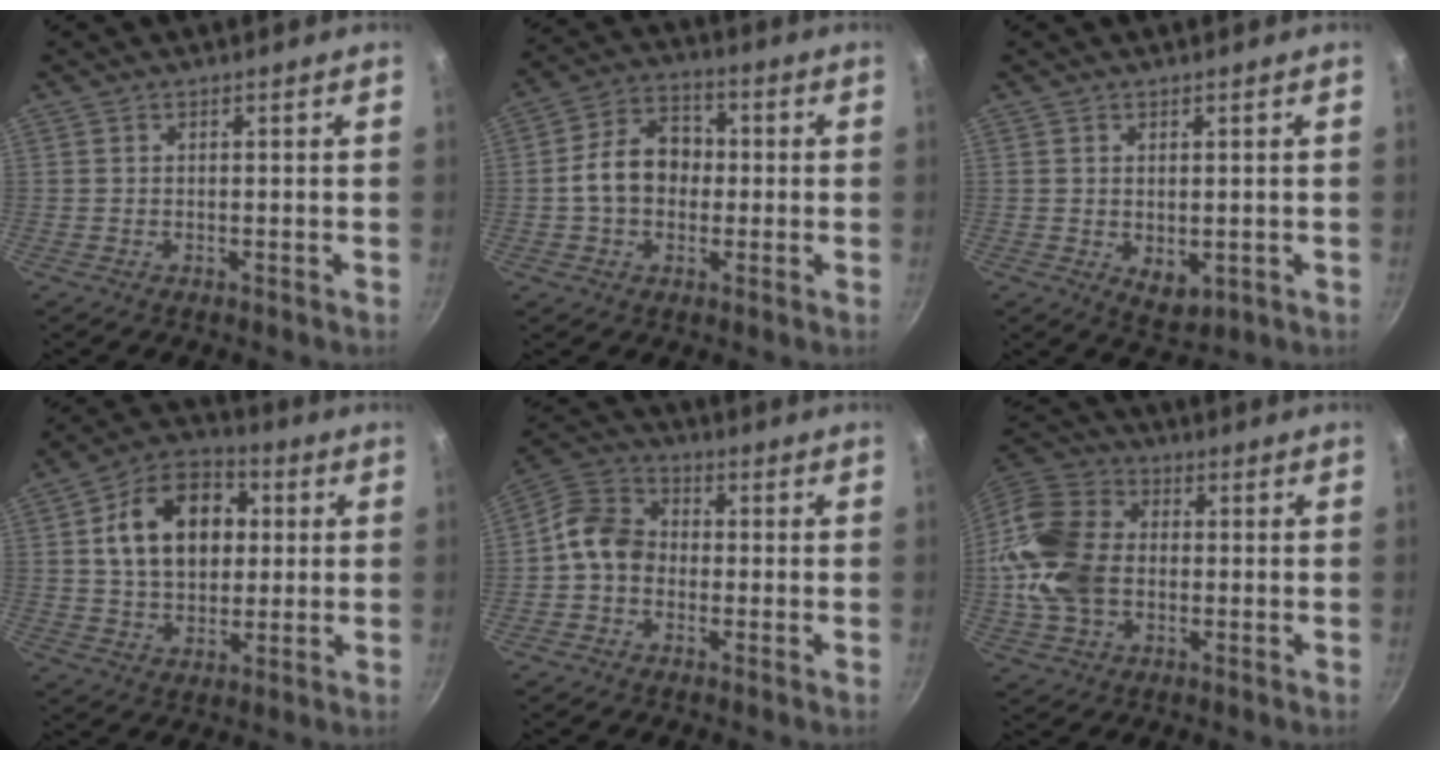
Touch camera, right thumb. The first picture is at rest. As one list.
[{"total": 9.7, "force": [-0.8, 7.4, 6.1], "torque": [-0.067, 0.029, -0.027]}, {"total": 4.4, "force": [-0.2, 2.8, 3.4], "torque": [-0.042, -0.013, 0.004]}, {"total": 16.8, "force": [3.1, 11.9, 11.4], "torque": [-0.150, 0.017, 0.041]}, {"total": 8.3, "force": [-1.4, 6.7, 4.6], "torque": [-0.061, 0.029, -0.050]}, {"total": 16.3, "force": [-1.1, 12.0, 10.9], "torque": [-0.203, 0.025, -0.033]}]